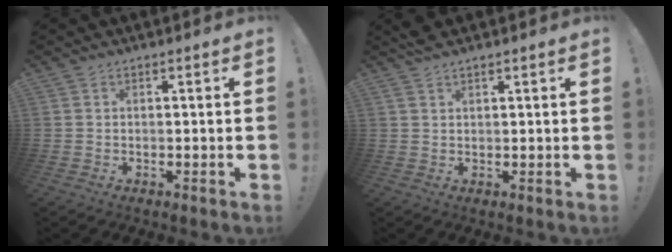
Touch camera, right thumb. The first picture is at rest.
{"total": 2.5, "force": [2.1, 0.6, 1.2], "torque": [-0.027, -0.006, 0.039]}